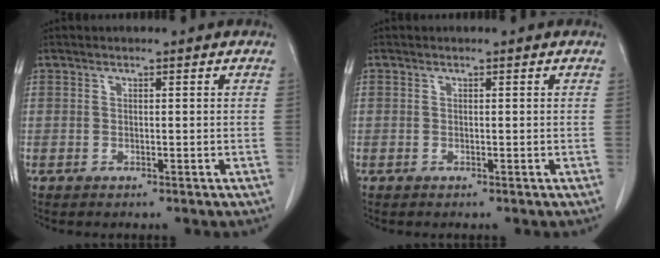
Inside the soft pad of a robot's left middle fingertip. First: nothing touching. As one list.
[{"total": 0.0}]